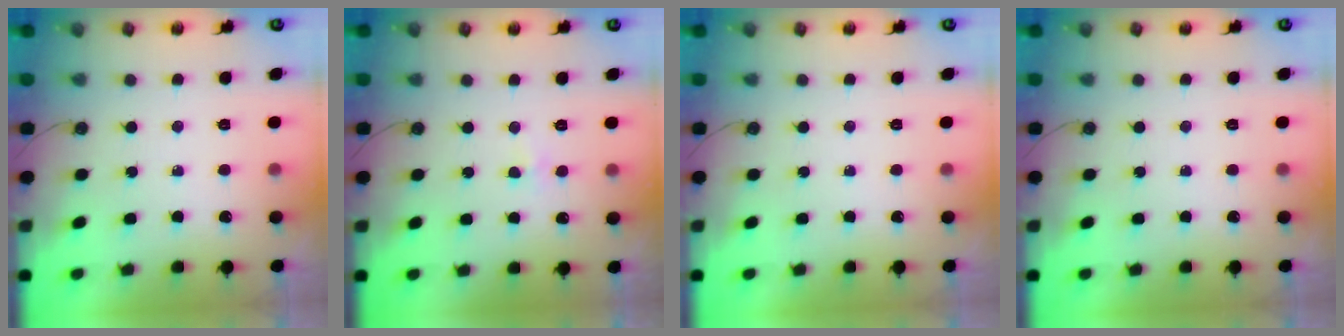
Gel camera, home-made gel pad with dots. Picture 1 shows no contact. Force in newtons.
{"total": 3.0, "press": 2.9, "slide": 0.6}
{"total": 0.0}
{"total": 0.0}